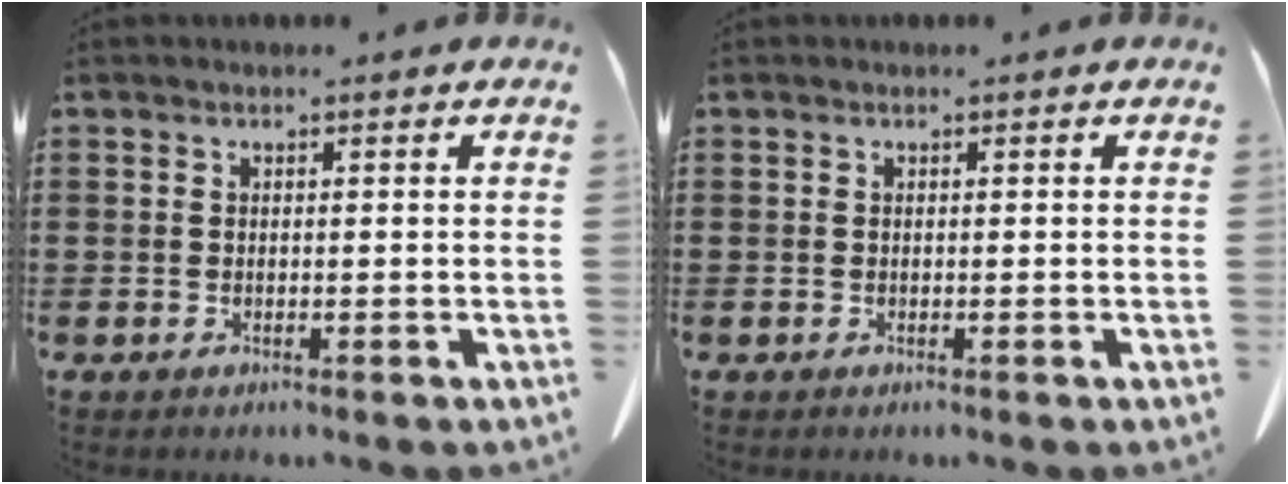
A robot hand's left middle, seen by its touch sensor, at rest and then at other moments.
{"total": 0.0}